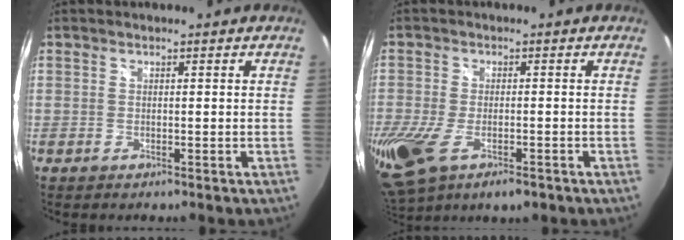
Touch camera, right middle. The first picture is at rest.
{"total": 16.1, "force": [-7.7, 8.2, 11.6], "torque": [-0.279, -0.059, -0.125]}